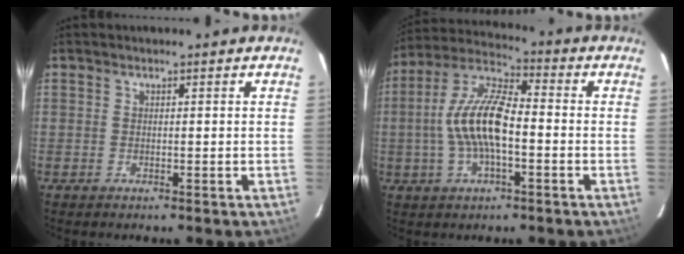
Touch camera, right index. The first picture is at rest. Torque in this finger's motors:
{"motor_torque": [1.86, -0.28, 1.04, 0.21]}